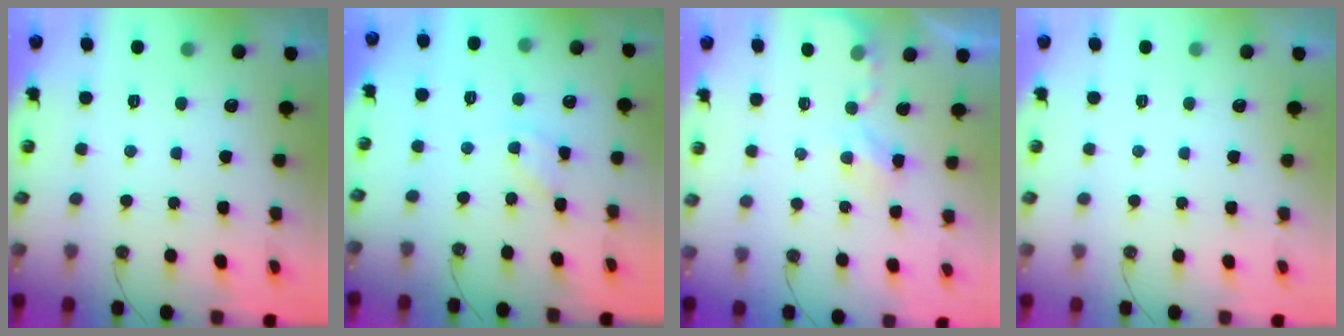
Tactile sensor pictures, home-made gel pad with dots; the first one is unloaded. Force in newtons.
{"total": 3.9, "press": 3.9, "slide": 0.5}
{"total": 2.7, "press": 2.7, "slide": 0.5}
{"total": 0.0}